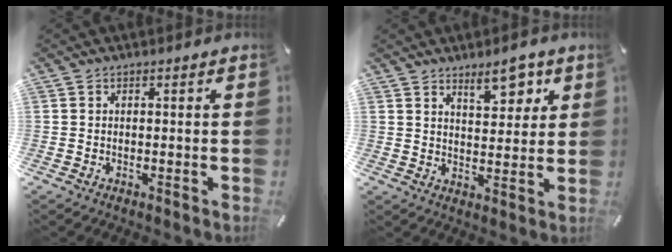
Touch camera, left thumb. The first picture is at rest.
{"total": 8.4, "force": [5.6, 4.2, 4.7], "torque": [-0.036, -0.037, 0.088]}